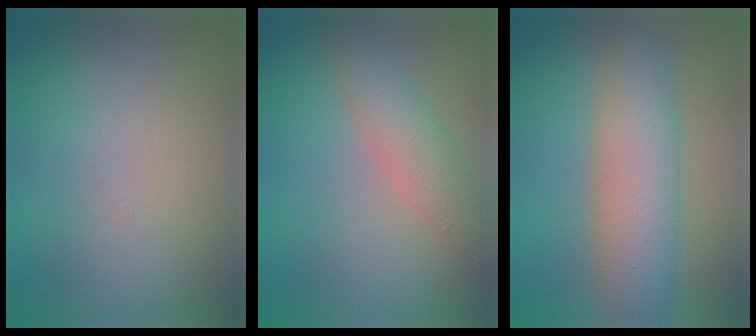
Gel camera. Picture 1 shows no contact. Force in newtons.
{"total": 4.0, "press": 4.0, "slide": 0.1}
{"total": 6.9, "press": 6.9, "slide": 0.3}